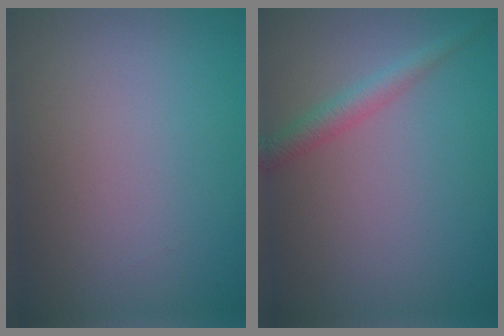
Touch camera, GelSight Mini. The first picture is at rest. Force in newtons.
{"total": 2.2, "press": 2.2, "slide": 0.1}